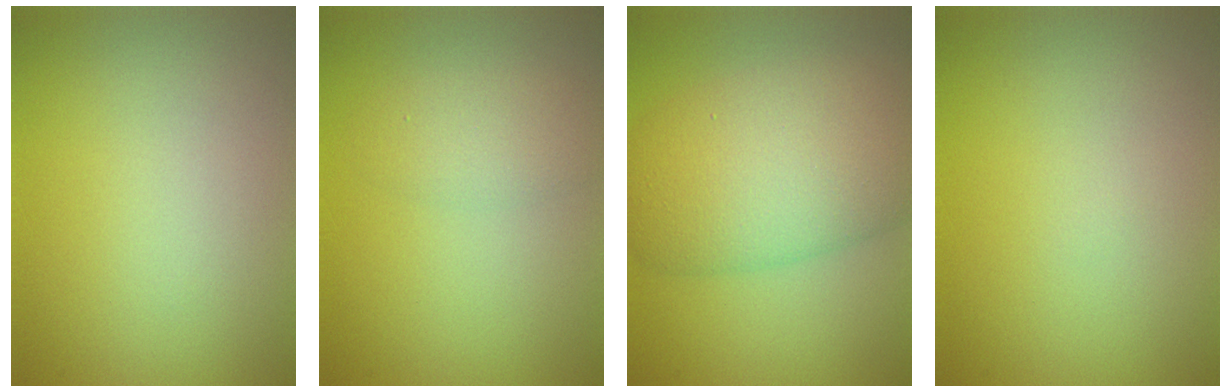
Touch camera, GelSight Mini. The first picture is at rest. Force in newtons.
{"total": 2.2, "press": 2.2, "slide": 0.1}
{"total": 9.4, "press": 9.3, "slide": 0.4}
{"total": 0.0}